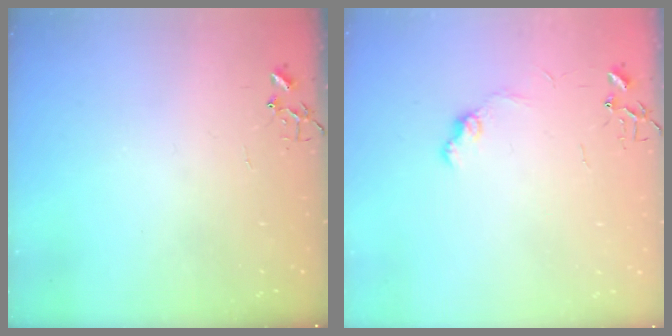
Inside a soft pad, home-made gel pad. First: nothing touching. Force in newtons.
{"total": 8.7, "press": 8.7, "slide": 0.7}